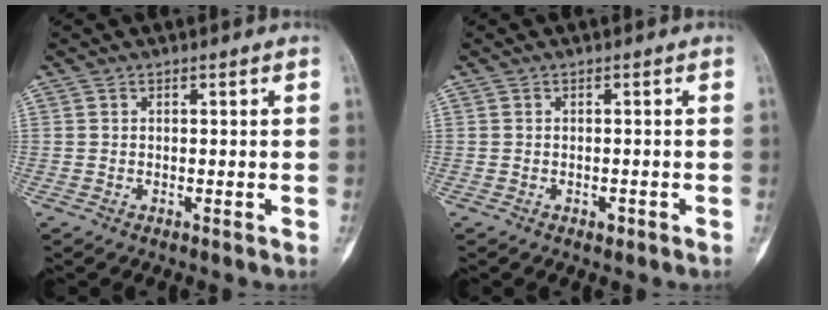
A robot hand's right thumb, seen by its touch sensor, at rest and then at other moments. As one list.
[{"total": 1.0, "force": [-0.6, 0.6, 0.6], "torque": [-0.007, 0.003, -0.008]}]